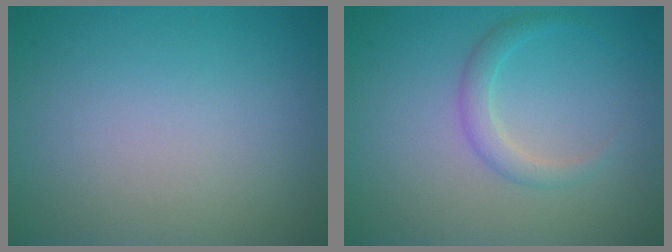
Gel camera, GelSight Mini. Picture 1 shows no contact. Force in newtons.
{"total": 1.8, "press": 1.8, "slide": 0.2}